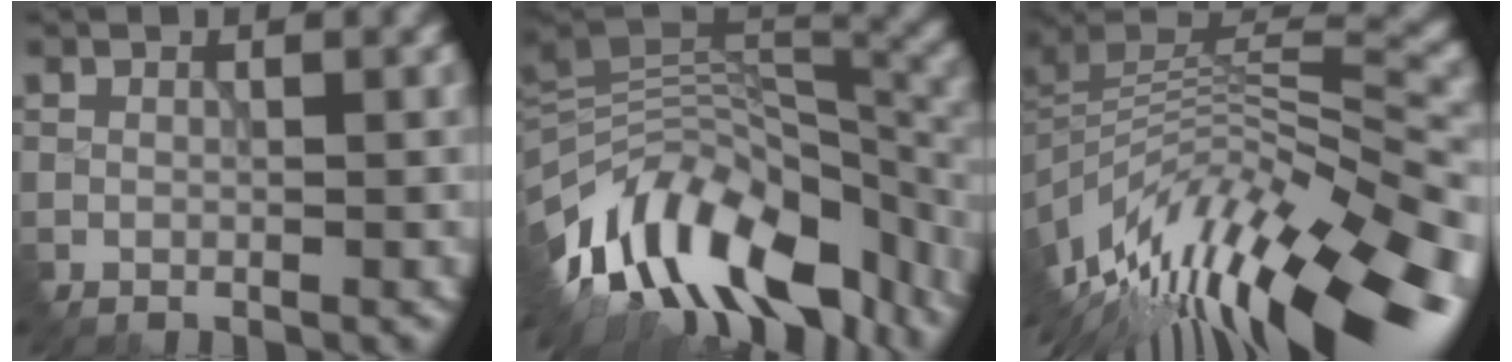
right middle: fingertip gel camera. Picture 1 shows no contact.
{"total": 14.3, "force": [-7.6, 6.7, 10.1], "torque": [-0.191, 0.014, -0.126]}
{"total": 13.2, "force": [-6.4, 5.4, 10.1], "torque": [-0.197, 0.017, -0.099]}